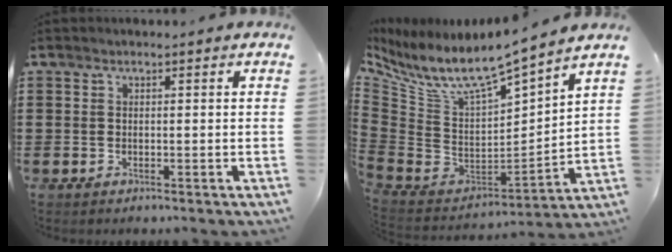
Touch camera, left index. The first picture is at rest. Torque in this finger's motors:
{"motor_torque": [2.14, 0.00, 0.23, 0.16]}